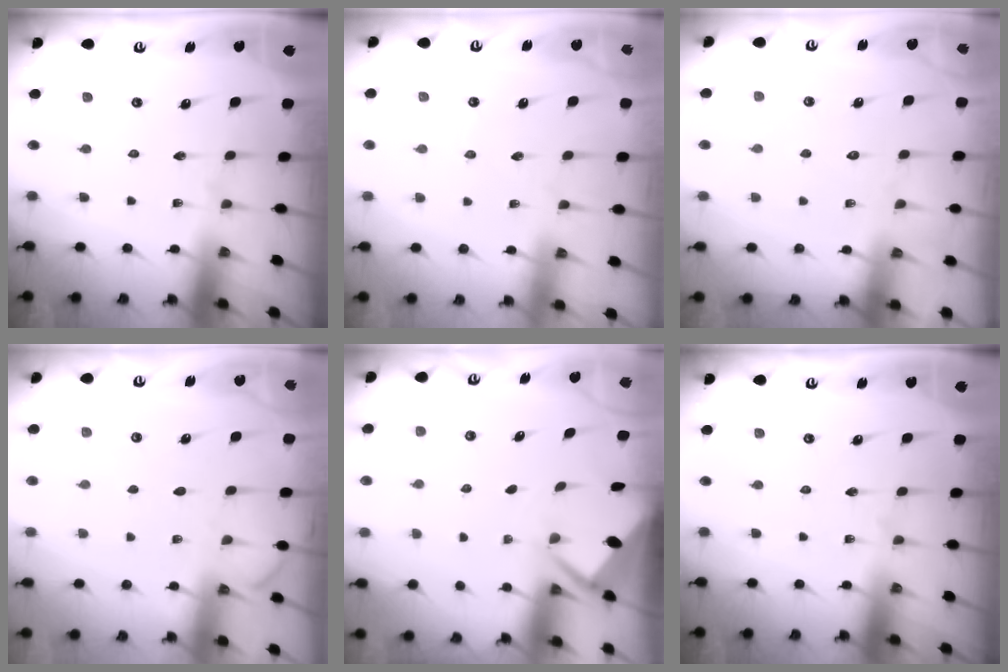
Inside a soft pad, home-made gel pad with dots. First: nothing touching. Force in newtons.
{"total": 1.6, "press": 1.6, "slide": 0.3}
{"total": 5.5, "press": 5.5, "slide": 0.7}
{"total": 2.4, "press": 2.4, "slide": 0.4}
{"total": 2.7, "press": 2.7, "slide": 0.3}
{"total": 0.0}